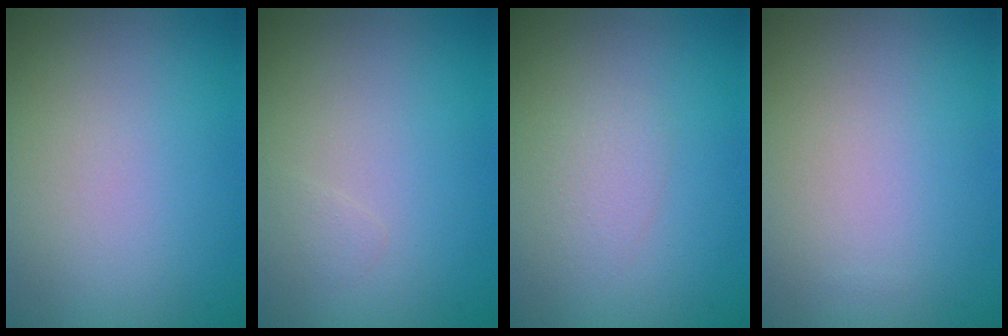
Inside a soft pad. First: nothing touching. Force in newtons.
{"total": 0.5, "press": 0.5, "slide": 0.0}
{"total": 1.4, "press": 1.4, "slide": 0.0}
{"total": 0.0}